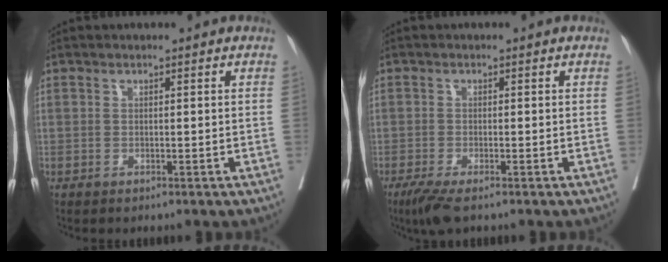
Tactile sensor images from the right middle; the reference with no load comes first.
{"total": 3.5, "force": [-2.4, 0.5, 2.5], "torque": [-0.049, -0.011, -0.046]}